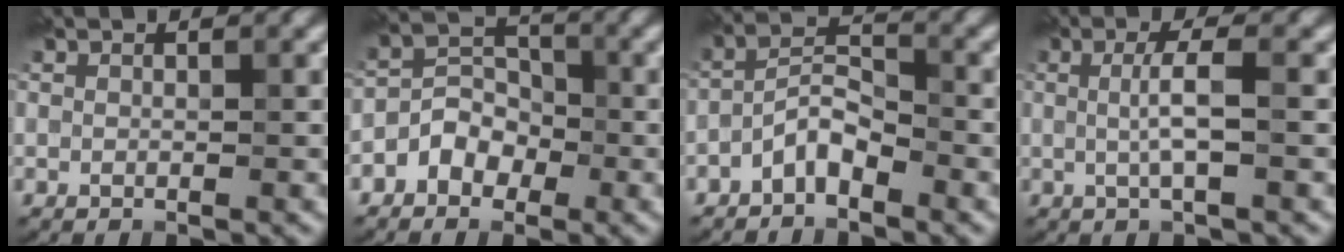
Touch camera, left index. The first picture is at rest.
{"total": 2.9, "force": [-1.6, 2.1, 1.2], "torque": [-0.016, 0.010, -0.037]}
{"total": 2.7, "force": [-2.0, 1.0, 1.7], "torque": [-0.030, 0.015, -0.045]}
{"total": 2.5, "force": [0.2, 0.1, 2.5], "torque": [-0.050, 0.001, 0.002]}